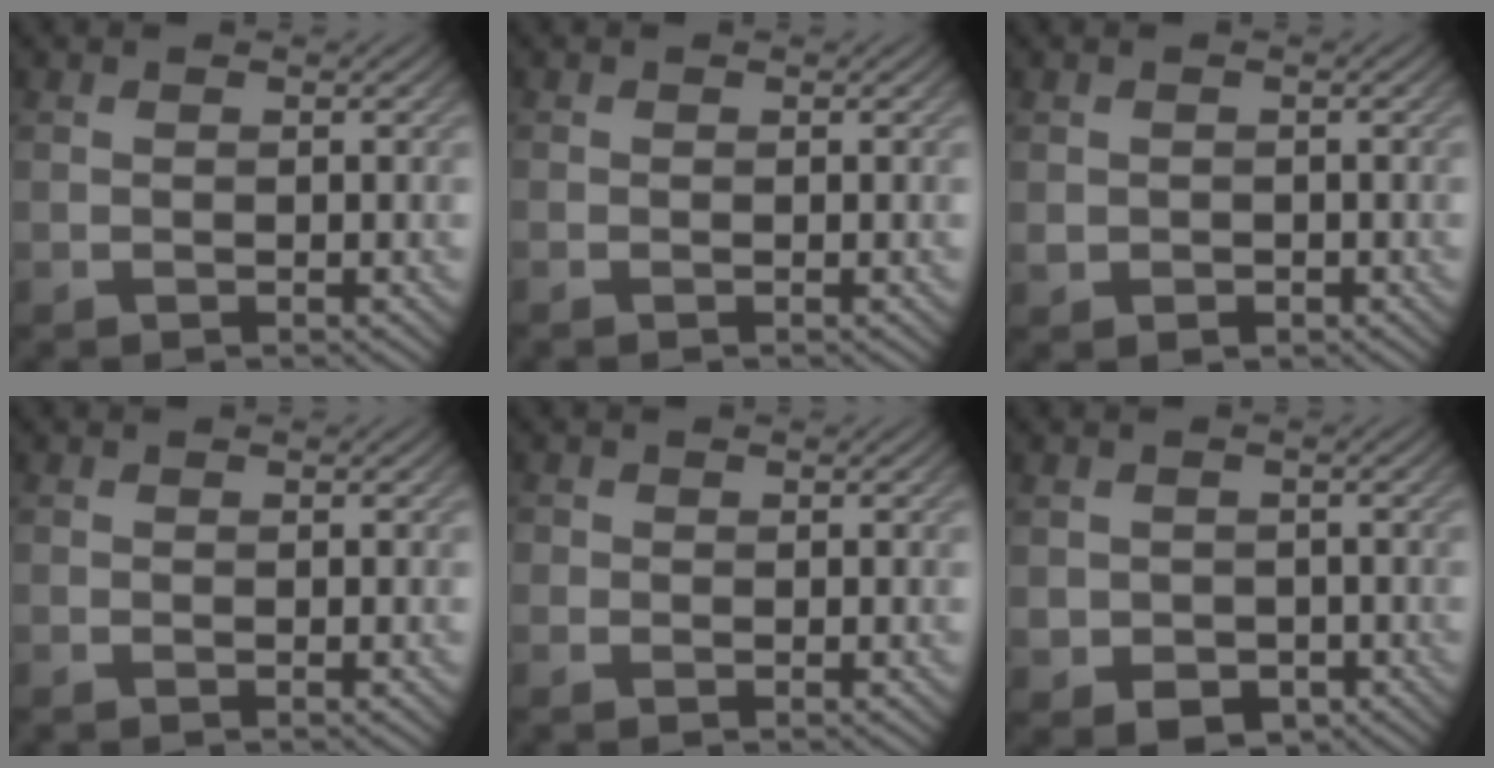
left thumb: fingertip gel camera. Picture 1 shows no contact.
{"total": 0.0}
{"total": 1.3, "force": [-0.2, 1.2, 0.6], "torque": [-0.018, -0.009, -0.001]}
{"total": 0.0}
{"total": 0.7, "force": [0.1, 0.7, 0.1], "torque": [0.000, -0.002, -0.002]}
{"total": 3.5, "force": [-1.1, 3.0, 1.5], "torque": [-0.042, -0.019, -0.018]}